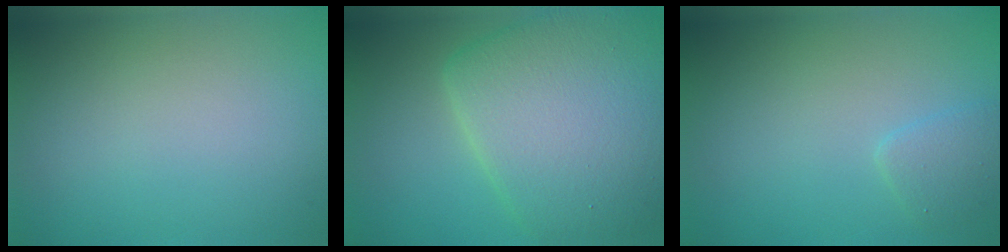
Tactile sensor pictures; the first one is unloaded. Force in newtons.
{"total": 9.7, "press": 9.7, "slide": 0.2}
{"total": 1.4, "press": 1.4, "slide": 0.1}